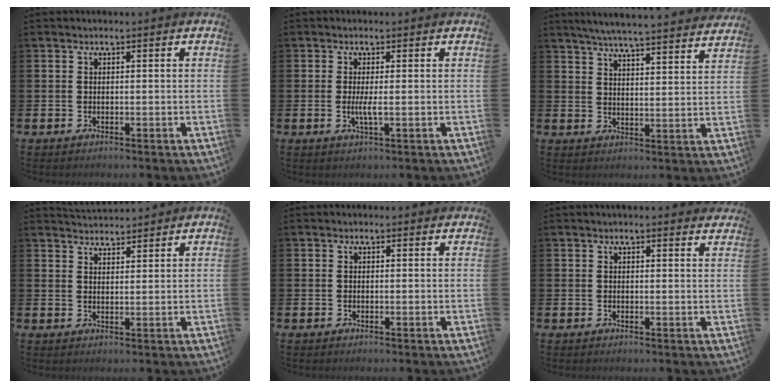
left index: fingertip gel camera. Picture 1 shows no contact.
{"total": 2.0, "force": [-0.1, 0.3, 2.0], "torque": [-0.046, -0.002, -0.001]}
{"total": 6.0, "force": [5.8, 0.0, 1.5], "torque": [-0.047, -0.039, 0.102]}
{"total": 3.4, "force": [3.4, 0.4, -0.1], "torque": [-0.006, -0.016, 0.062]}
{"total": 0.5, "force": [0.4, 0.3, 0.2], "torque": [0.003, 0.000, 0.005]}
{"total": 1.6, "force": [1.6, 0.0, 0.0], "torque": [0.006, -0.010, 0.028]}